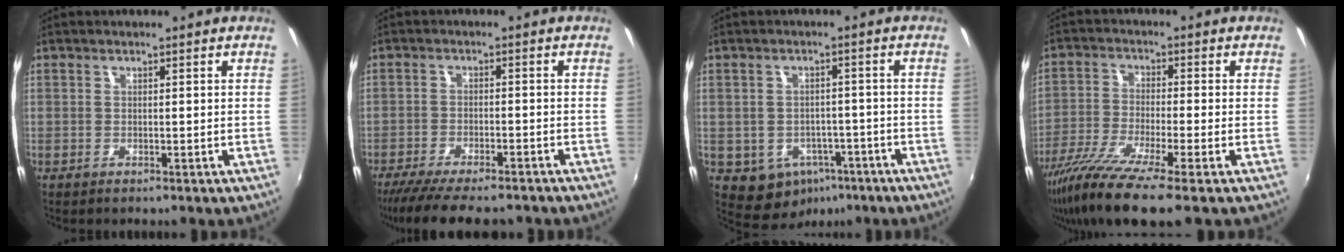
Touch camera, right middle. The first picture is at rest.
{"total": 13.4, "force": [-11.3, 2.9, 6.6], "torque": [-0.140, -0.036, -0.175]}
{"total": 8.5, "force": [-4.2, 6.8, 2.9], "torque": [-0.070, 0.006, -0.035]}
{"total": 12.5, "force": [-8.7, 0.9, 9.0], "torque": [-0.193, -0.045, -0.162]}